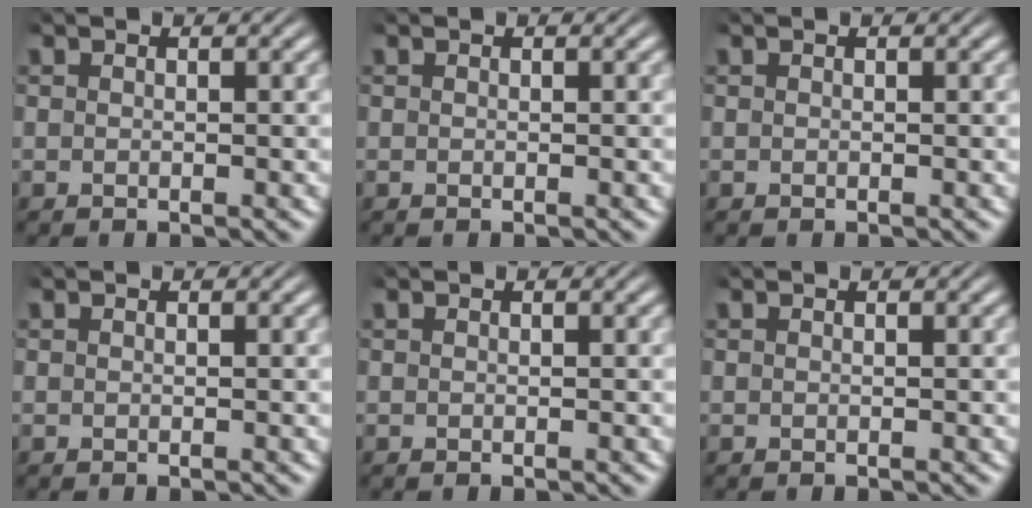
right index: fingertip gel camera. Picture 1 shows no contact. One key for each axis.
{"total": 0.0}
{"total": 0.0}
{"total": 0.0}
{"total": 0.0}
{"total": 0.0}